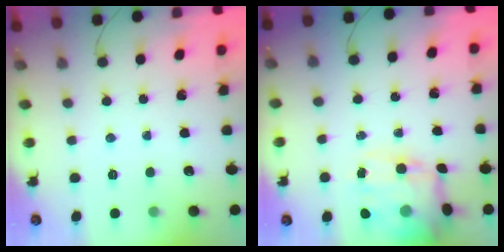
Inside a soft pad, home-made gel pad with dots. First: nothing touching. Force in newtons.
{"total": 14.3, "press": 13.9, "slide": 3.5}